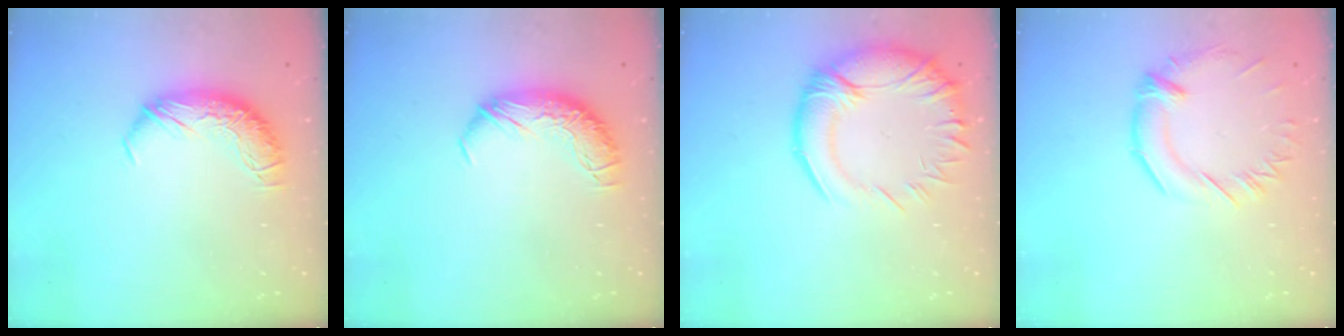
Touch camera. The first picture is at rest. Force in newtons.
{"total": 0.0}
{"total": 7.5, "press": 6.3, "slide": 4.0}
{"total": 1.2, "press": 0.6, "slide": 1.1}